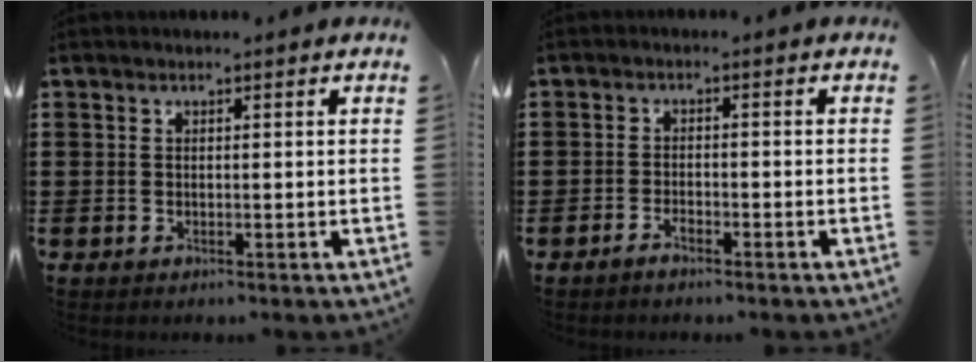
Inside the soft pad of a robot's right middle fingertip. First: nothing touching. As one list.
[{"total": 1.8, "force": [-1.4, 0.4, 1.0], "torque": [-0.021, 0.000, -0.027]}]